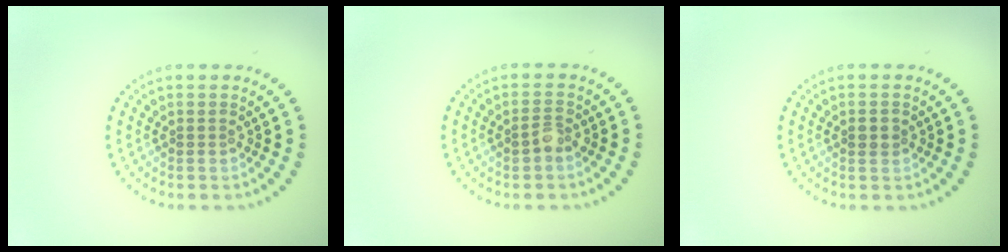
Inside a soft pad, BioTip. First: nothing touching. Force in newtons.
{"total": 1.4, "press": 1.4, "slide": 0.1}
{"total": 1.5, "press": 1.5, "slide": 0.2}